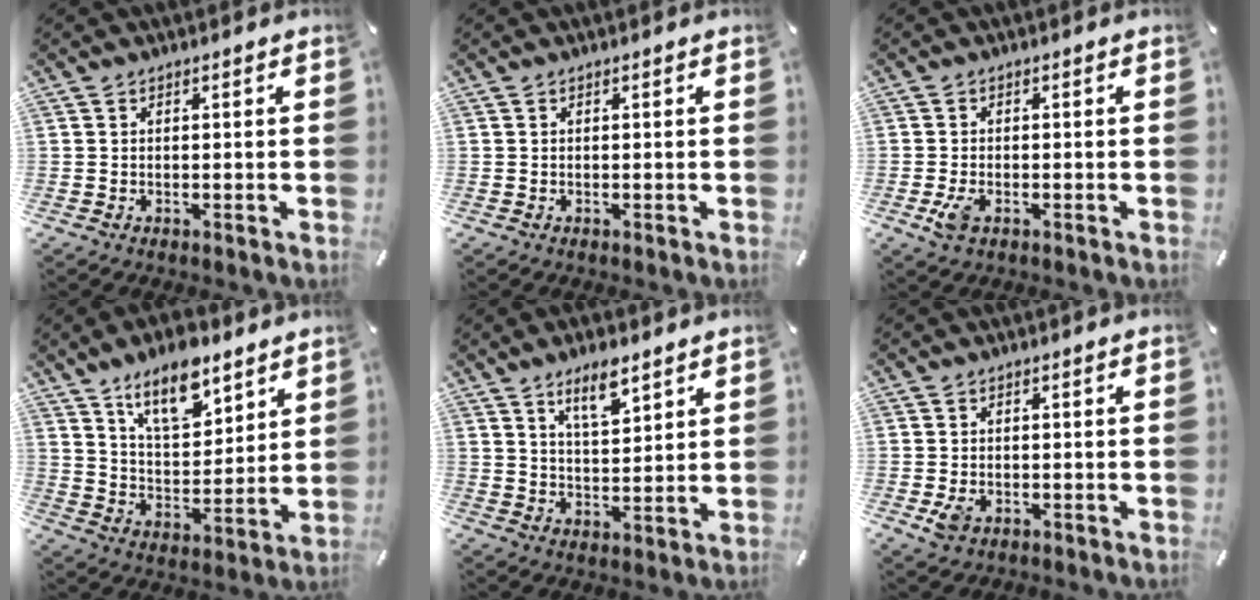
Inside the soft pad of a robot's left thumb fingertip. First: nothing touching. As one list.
[{"total": 0.0}, {"total": 3.7, "force": [-1.4, 2.1, 2.7], "torque": [-0.070, -0.004, -0.029]}, {"total": 13.3, "force": [9.6, 6.3, 6.8], "torque": [-0.113, -0.048, 0.173]}, {"total": 8.2, "force": [5.9, 3.1, 4.8], "torque": [-0.074, -0.028, 0.102]}, {"total": 3.0, "force": [-0.8, 2.2, 1.9], "torque": [-0.045, -0.002, -0.015]}]